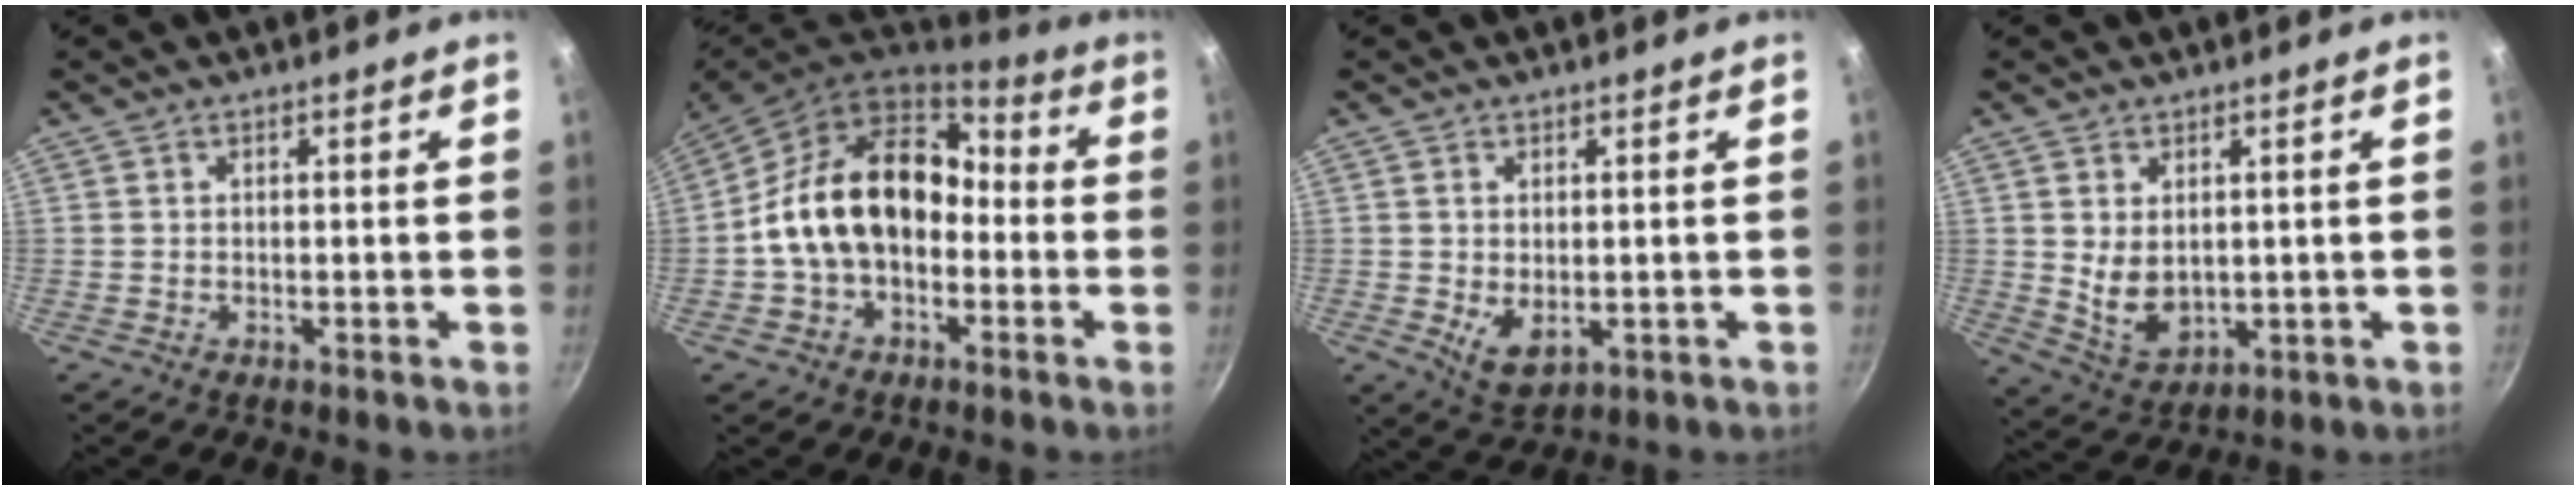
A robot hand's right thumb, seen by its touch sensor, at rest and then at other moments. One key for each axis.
{"total": 17.1, "fx": -1.4, "fy": 12.2, "fz": 11.8, "tx": -0.175, "ty": 0.055, "tz": -0.035}
{"total": 5.4, "fx": -0.3, "fy": 3.4, "fz": 4.2, "tx": -0.069, "ty": -0.019, "tz": 0.006}
{"total": 7.2, "fx": 1.2, "fy": 4.8, "fz": 5.3, "tx": -0.083, "ty": -0.022, "tz": 0.043}